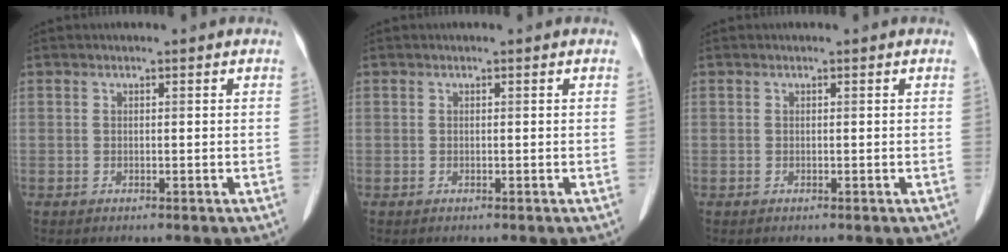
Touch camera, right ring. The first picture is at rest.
{"total": 0.0}
{"total": 0.0}